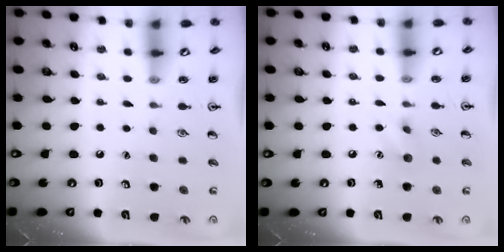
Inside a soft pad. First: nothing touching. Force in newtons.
{"total": 6.3, "press": 6.1, "slide": 1.8}